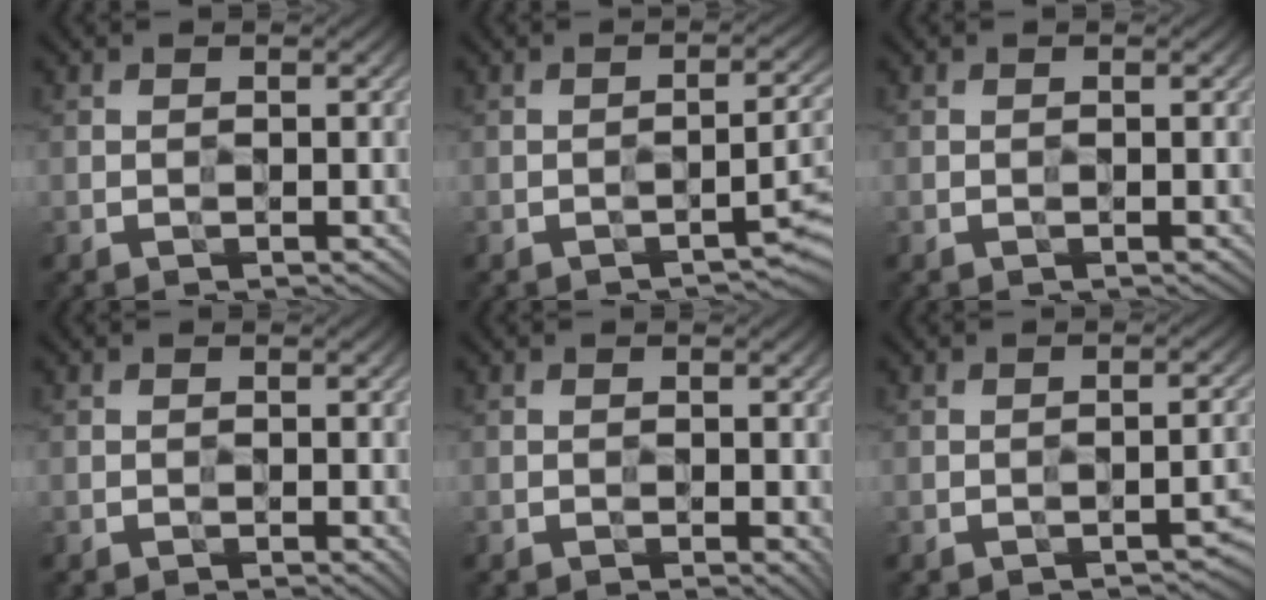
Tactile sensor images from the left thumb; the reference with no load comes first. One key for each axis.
{"total": 2.4, "fx": -1.2, "fy": 0.8, "fz": 1.9, "tx": -0.023, "ty": 0.007, "tz": -0.019}
{"total": 0.0}
{"total": 1.4, "fx": -0.3, "fy": 0.5, "fz": 1.3, "tx": -0.015, "ty": -0.001, "tz": 0.000}
{"total": 1.5, "fx": -0.2, "fy": 0.7, "fz": 1.2, "tx": -0.012, "ty": -0.003, "tz": 0.002}
{"total": 2.1, "fx": -1.4, "fy": 0.7, "fz": 1.4, "tx": -0.011, "ty": 0.006, "tz": -0.012}